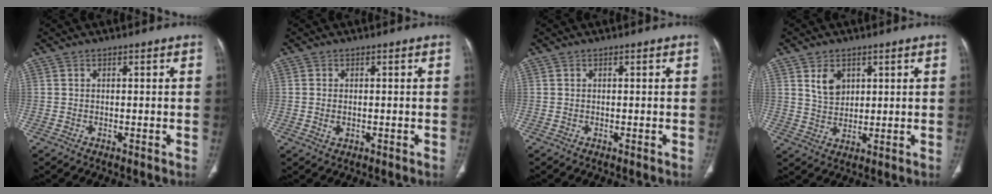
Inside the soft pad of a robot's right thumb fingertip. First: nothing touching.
{"total": 1.8, "force": [-0.2, 1.1, 1.3], "torque": [-0.029, 0.001, -0.002]}
{"total": 0.0}
{"total": 5.3, "force": [2.4, 3.7, 2.9], "torque": [-0.036, -0.018, 0.051]}